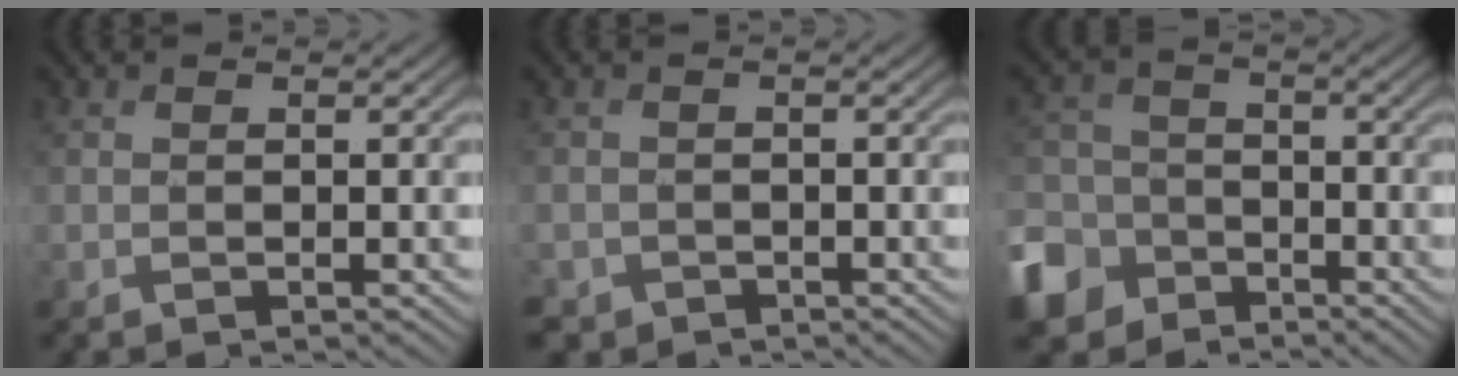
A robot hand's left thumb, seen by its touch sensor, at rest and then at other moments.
{"total": 1.9, "force": [-1.2, 1.5, -0.2], "torque": [0.002, -0.016, -0.026]}
{"total": 9.4, "force": [-6.1, 6.7, 2.5], "torque": [-0.071, -0.031, -0.132]}